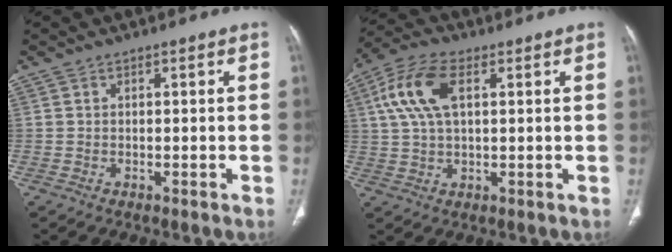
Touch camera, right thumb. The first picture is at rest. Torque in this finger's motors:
{"motor_torque": [0.07, 0.16, 0.39, -0.01, 0.12]}